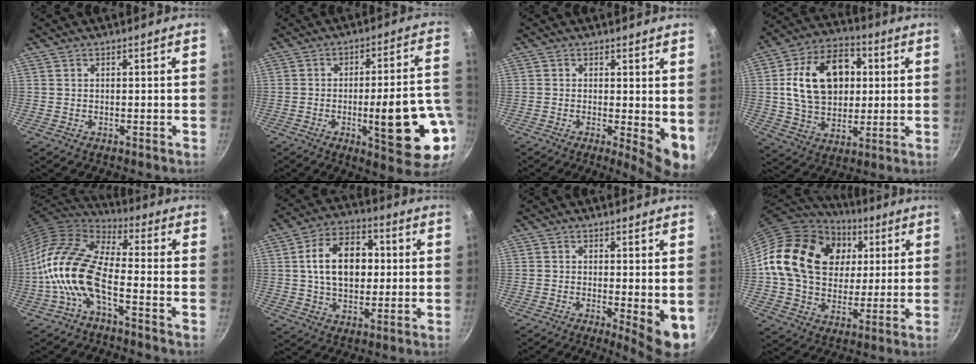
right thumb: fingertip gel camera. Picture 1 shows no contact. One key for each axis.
{"total": 18.4, "fx": -5.0, "fy": 4.8, "fz": 17.0, "tx": -0.209, "ty": 0.022, "tz": -0.061}
{"total": 7.1, "fx": -0.3, "fy": 2.4, "fz": 6.6, "tx": -0.078, "ty": -0.015, "tz": -0.003}
{"total": 19.1, "fx": 3.1, "fy": 13.6, "fz": 13.1, "tx": -0.190, "ty": 0.017, "tz": 0.046}
{"total": 14.0, "fx": -4.4, "fy": 5.8, "fz": 12.0, "tx": -0.237, "ty": 0.040, "tz": -0.106}
{"total": 14.3, "fx": 1.7, "fy": 9.7, "fz": 10.3, "tx": -0.135, "ty": 0.017, "tz": 0.019}
{"total": 7.2, "fx": -1.0, "fy": 1.8, "fz": 6.9, "tx": -0.087, "ty": -0.012, "tz": -0.009}
{"total": 22.9, "fx": 5.5, "fy": 17.5, "fz": 13.7, "tx": -0.215, "ty": 0.009, "tz": 0.093}